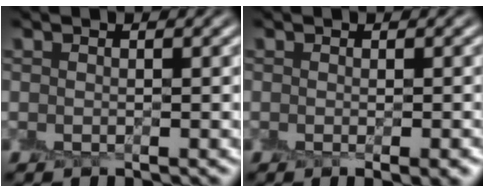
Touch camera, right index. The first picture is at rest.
{"total": 2.0, "force": [-1.0, 0.2, 1.8], "torque": [-0.026, -0.010, -0.011]}